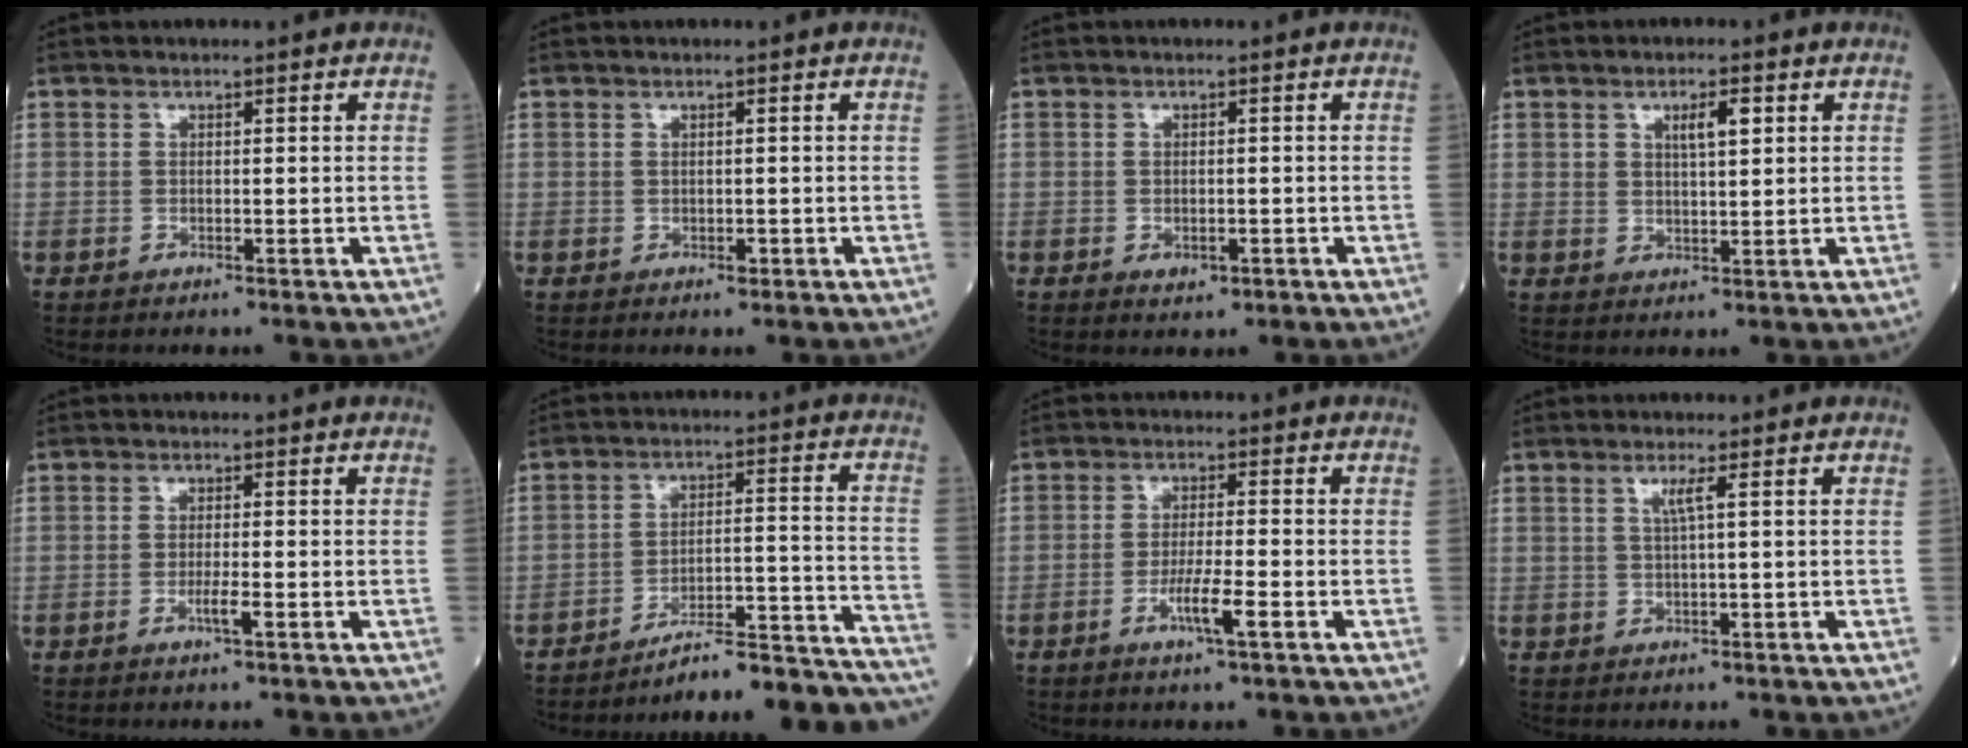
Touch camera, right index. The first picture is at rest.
{"total": 1.0, "force": [-0.2, 0.5, 0.8], "torque": [-0.012, -0.001, -0.001]}
{"total": 1.7, "force": [-0.7, 1.1, 1.1], "torque": [-0.014, 0.001, -0.004]}
{"total": 3.8, "force": [1.6, 1.1, 3.2], "torque": [-0.054, 0.001, 0.028]}
{"total": 2.0, "force": [-0.9, -0.1, 1.7], "torque": [-0.030, -0.002, -0.018]}
{"total": 19.9, "force": [-19.3, -0.4, 4.9], "torque": [-0.020, 0.029, -0.262]}
{"total": 4.8, "force": [-2.2, 0.0, 4.3], "torque": [-0.075, -0.006, -0.043]}
{"total": 1.8, "force": [0.6, -0.5, 1.6], "torque": [-0.036, -0.002, 0.013]}